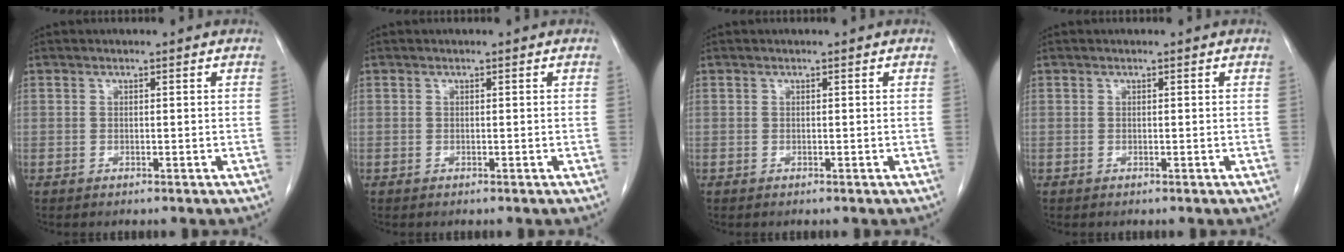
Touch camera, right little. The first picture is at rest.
{"total": 0.0}
{"total": 0.0}
{"total": 0.0}